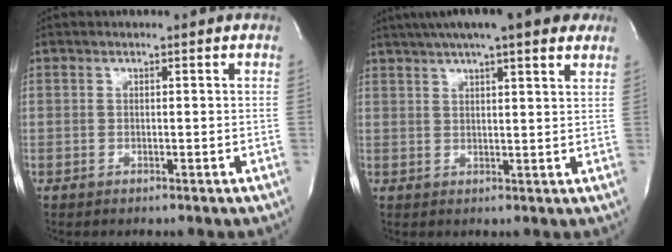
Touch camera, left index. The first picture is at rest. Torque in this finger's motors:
{"motor_torque": [0.35, -0.45, 0.96, 0.21]}